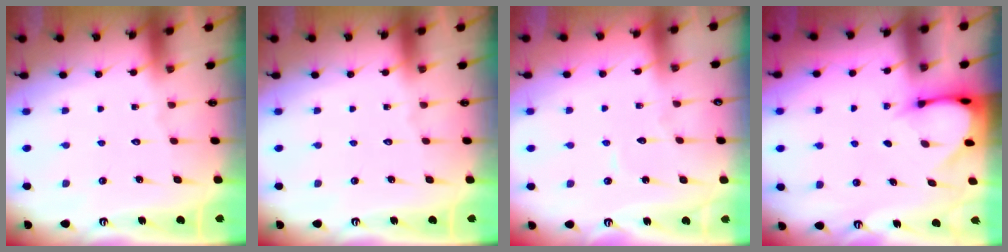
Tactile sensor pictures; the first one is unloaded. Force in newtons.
{"total": 0.0}
{"total": 3.8, "press": 3.8, "slide": 0.2}
{"total": 3.1, "press": 3.1, "slide": 0.2}